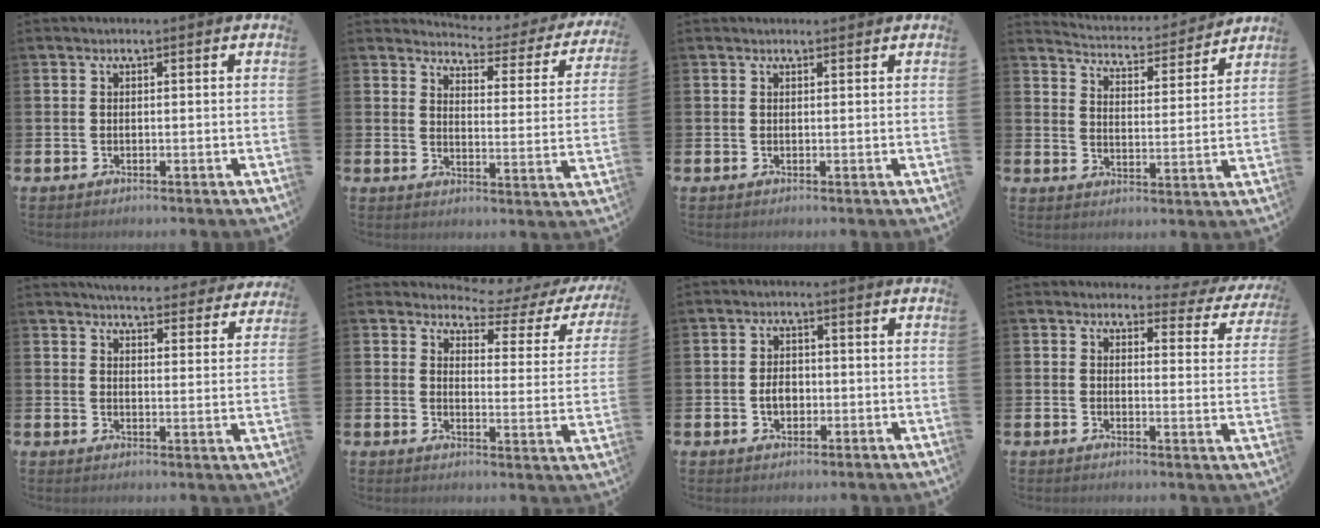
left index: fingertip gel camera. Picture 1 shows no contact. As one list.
[{"total": 3.7, "force": [3.5, 0.9, 1.0], "torque": [-0.036, -0.031, 0.051]}, {"total": 0.7, "force": [0.6, 0.2, 0.1], "torque": [0.007, -0.002, 0.009]}, {"total": 4.3, "force": [4.3, 0.6, 0.2], "torque": [-0.023, -0.043, 0.067]}, {"total": 5.1, "force": [5.0, 0.9, 0.5], "torque": [-0.019, -0.036, 0.087]}, {"total": 4.2, "force": [3.6, 1.6, 1.3], "torque": [-0.042, -0.030, 0.054]}, {"total": 2.7, "force": [-0.5, 2.0, 1.7], "torque": [-0.017, -0.002, -0.016]}, {"total": 2.6, "force": [2.2, 1.4, 0.6], "torque": [-0.016, -0.019, 0.031]}]